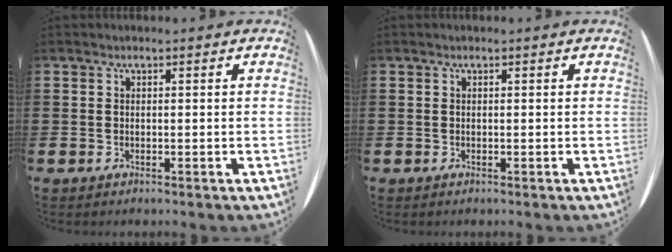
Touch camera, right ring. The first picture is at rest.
{"total": 0.0}